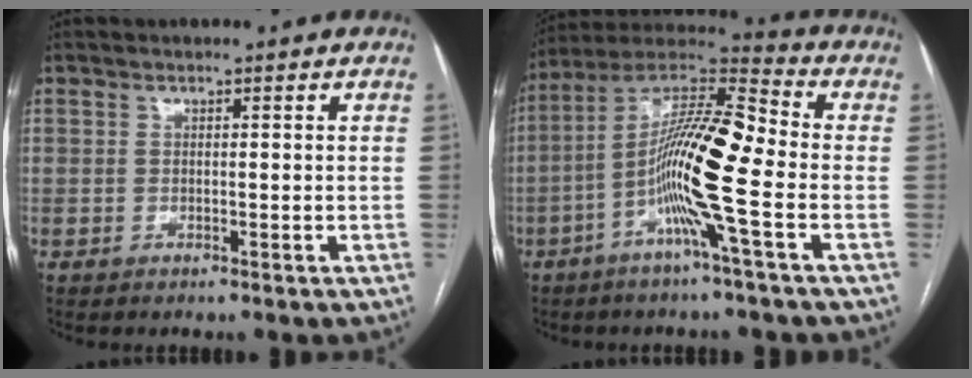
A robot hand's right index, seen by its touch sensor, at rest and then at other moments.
{"total": 15.1, "force": [-3.6, 0.2, 14.6], "torque": [-0.273, 0.011, -0.080]}